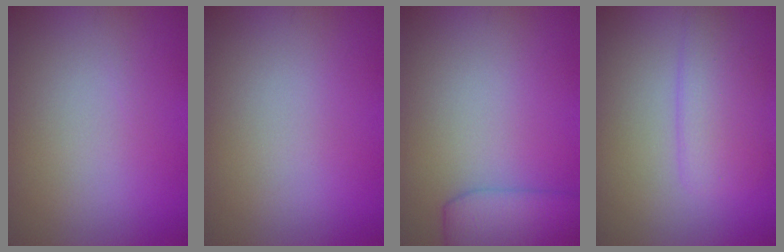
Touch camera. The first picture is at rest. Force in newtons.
{"total": 0.0}
{"total": 4.6, "press": 4.6, "slide": 0.4}
{"total": 3.0, "press": 3.0, "slide": 0.2}